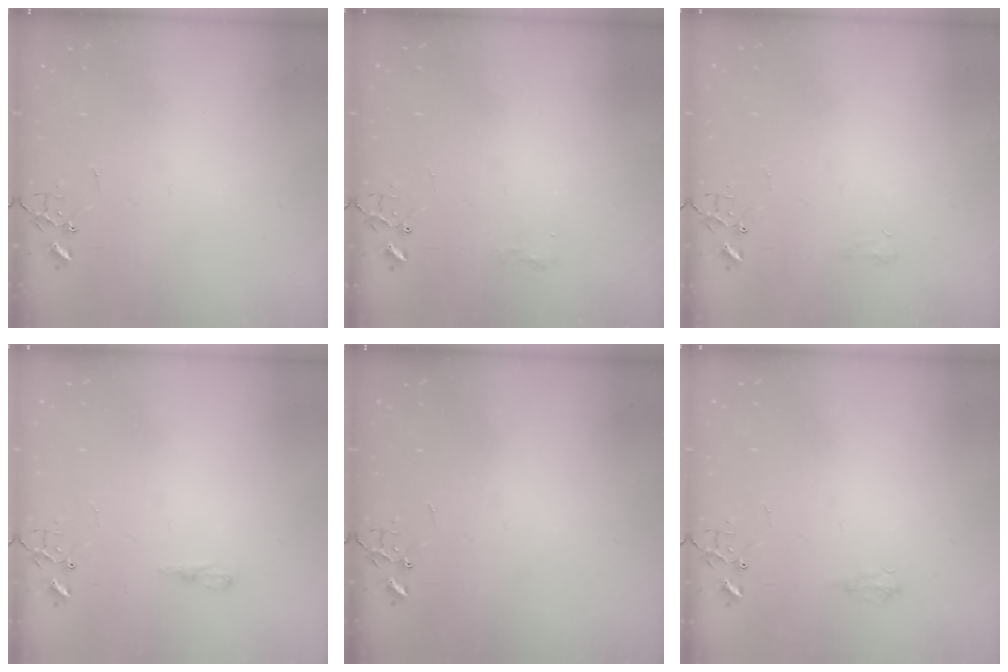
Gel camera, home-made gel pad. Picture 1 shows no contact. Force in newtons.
{"total": 6.0, "press": 6.0, "slide": 0.6}
{"total": 4.8, "press": 4.7, "slide": 0.6}
{"total": 6.0, "press": 6.0, "slide": 0.7}
{"total": 0.0}
{"total": 6.1, "press": 6.1, "slide": 0.8}